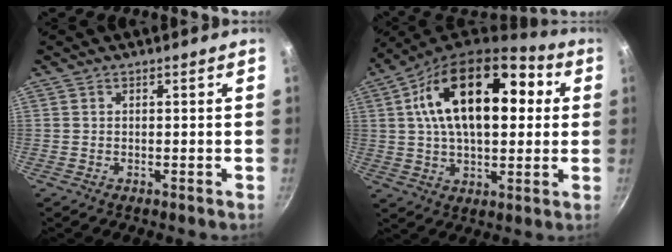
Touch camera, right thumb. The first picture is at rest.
{"total": 23.3, "force": [5.1, 12.6, 18.9], "torque": [-0.297, 0.024, 0.071]}